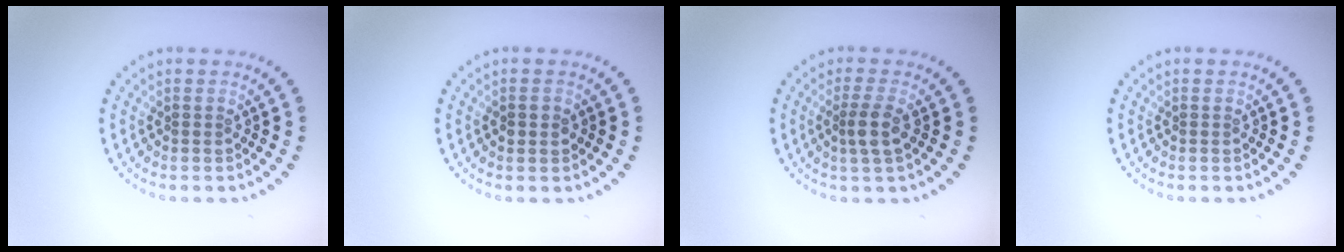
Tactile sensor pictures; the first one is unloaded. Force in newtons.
{"total": 1.6, "press": 1.6, "slide": 0.1}
{"total": 2.2, "press": 1.7, "slide": 1.3}
{"total": 0.0}